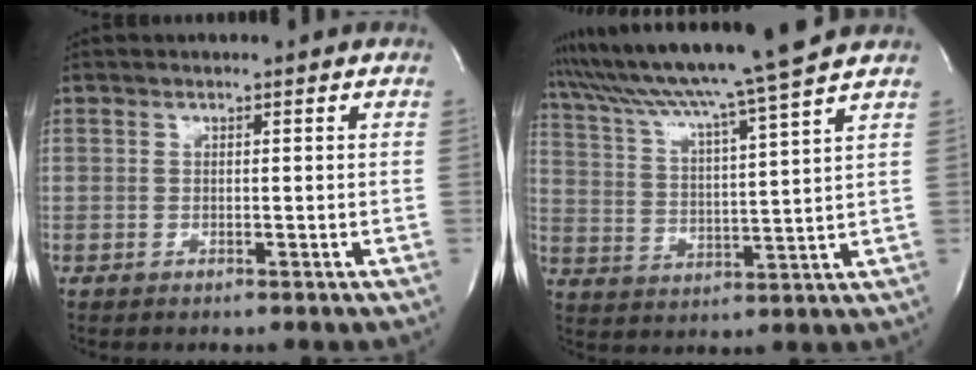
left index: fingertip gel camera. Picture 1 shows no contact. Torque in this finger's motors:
{"motor_torque": [1.09, -1.05, 0.46, 0.21]}